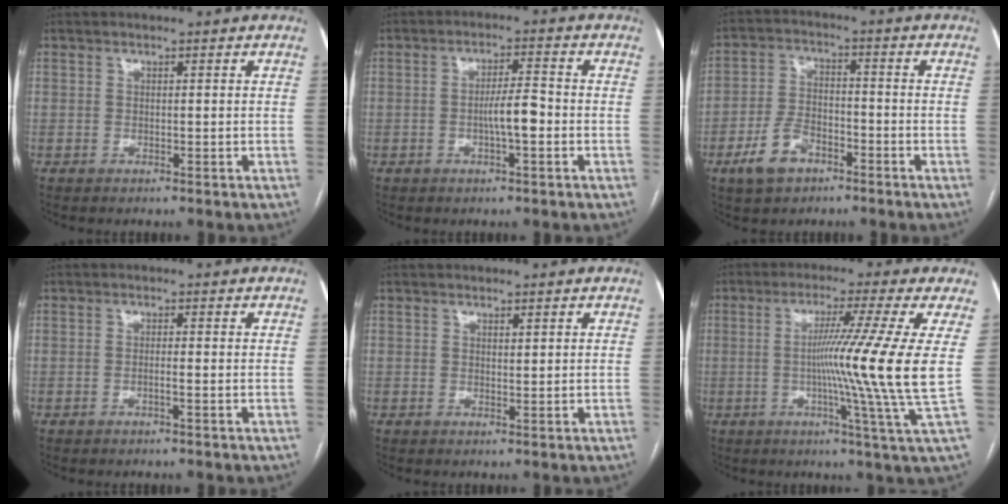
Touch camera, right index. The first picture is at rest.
{"total": 4.6, "force": [-1.2, 0.5, 4.4], "torque": [-0.077, 0.005, -0.020]}
{"total": 7.4, "force": [-4.2, 4.2, 4.4], "torque": [-0.100, 0.006, -0.072]}
{"total": 1.0, "force": [-0.4, -0.2, 0.9], "torque": [-0.015, 0.001, -0.008]}
{"total": 0.7, "force": [0.5, 0.2, 0.5], "torque": [-0.009, -0.004, 0.008]}
{"total": 13.3, "force": [0.5, -3.9, 12.7], "torque": [-0.208, -0.017, 0.007]}